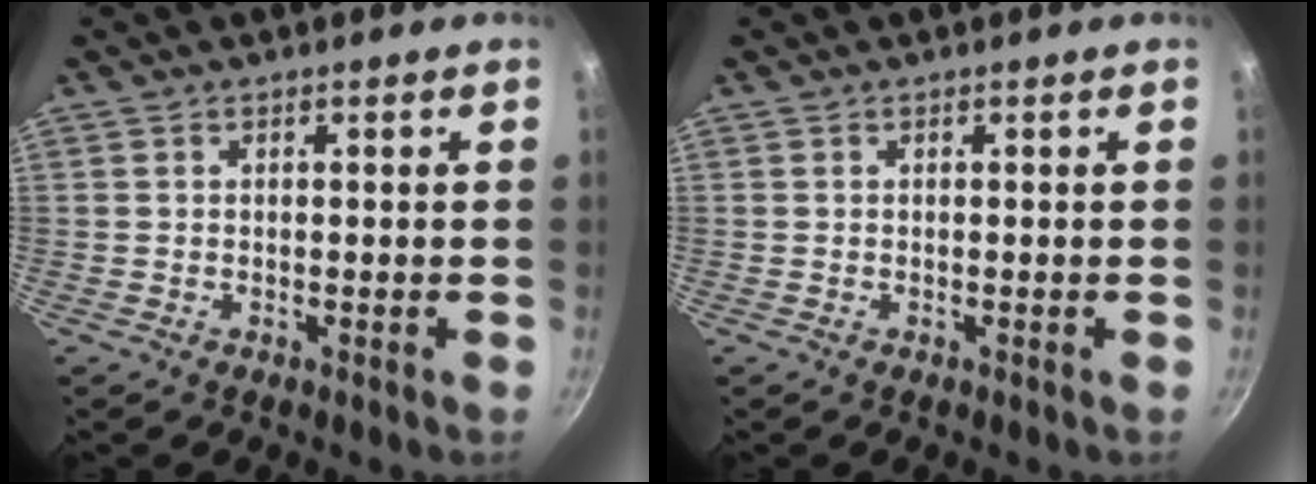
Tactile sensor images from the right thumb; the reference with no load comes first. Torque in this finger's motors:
{"motor_torque": [-0.13, 0.12, -0.22, 0.27, 0.00]}